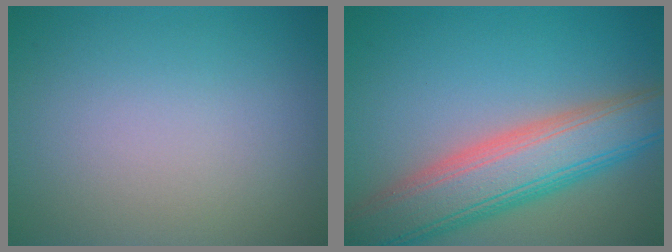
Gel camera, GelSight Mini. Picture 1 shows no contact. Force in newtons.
{"total": 8.5, "press": 8.5, "slide": 0.3}